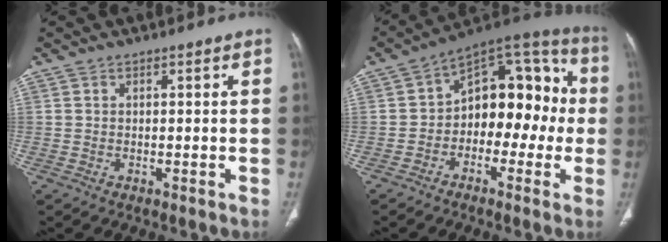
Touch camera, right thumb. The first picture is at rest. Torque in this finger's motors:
{"motor_torque": [-0.19, 0.74, 0.17, 0.08, 0.11]}